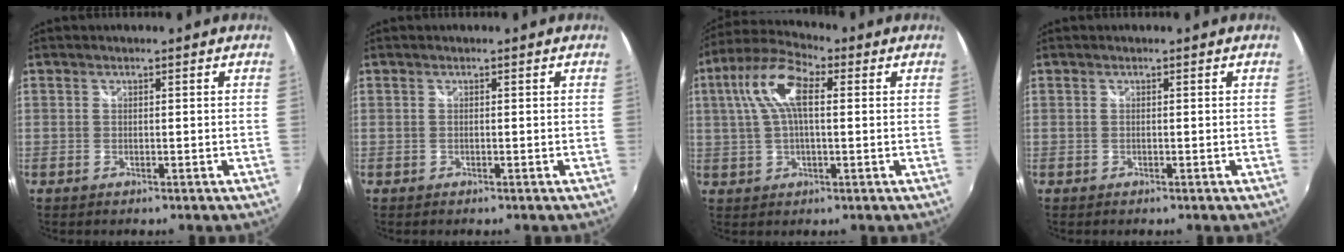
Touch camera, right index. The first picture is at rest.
{"total": 0.0}
{"total": 10.9, "force": [2.6, 4.6, 9.6], "torque": [-0.197, 0.028, 0.041]}
{"total": 0.0}